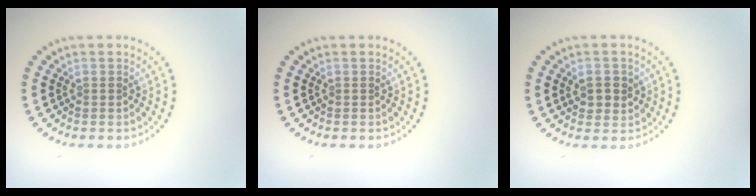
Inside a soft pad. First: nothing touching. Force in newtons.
{"total": 0.0}
{"total": 2.3, "press": 2.2, "slide": 0.5}